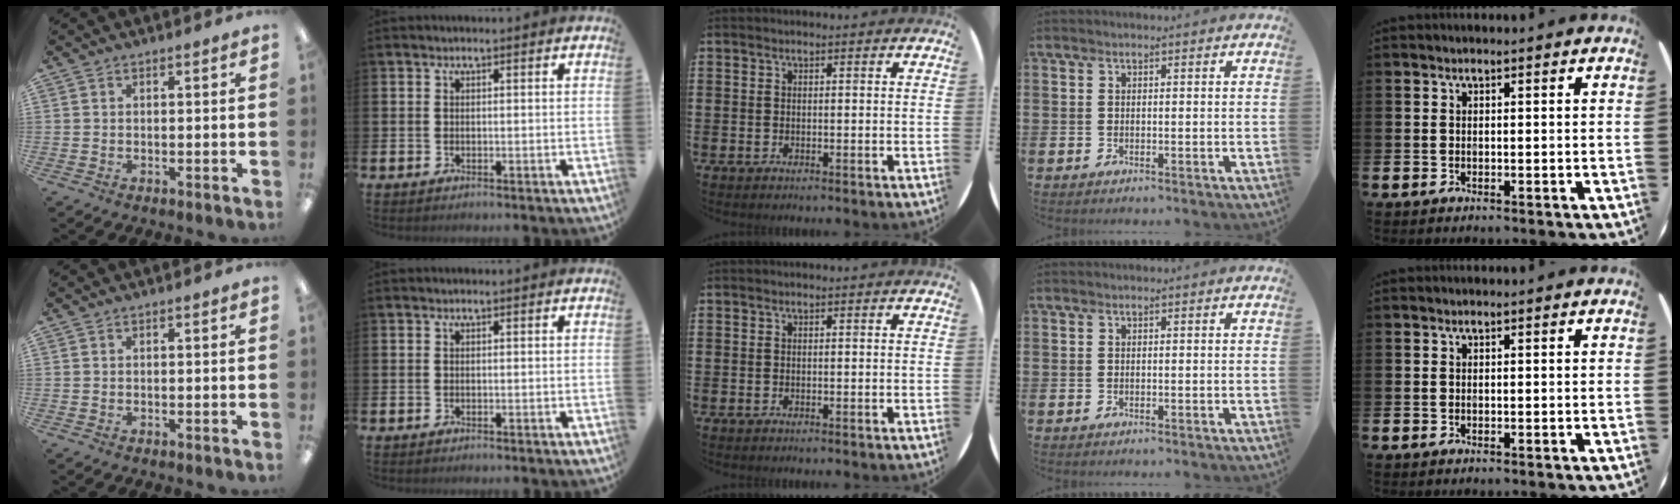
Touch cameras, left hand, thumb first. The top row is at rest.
{}